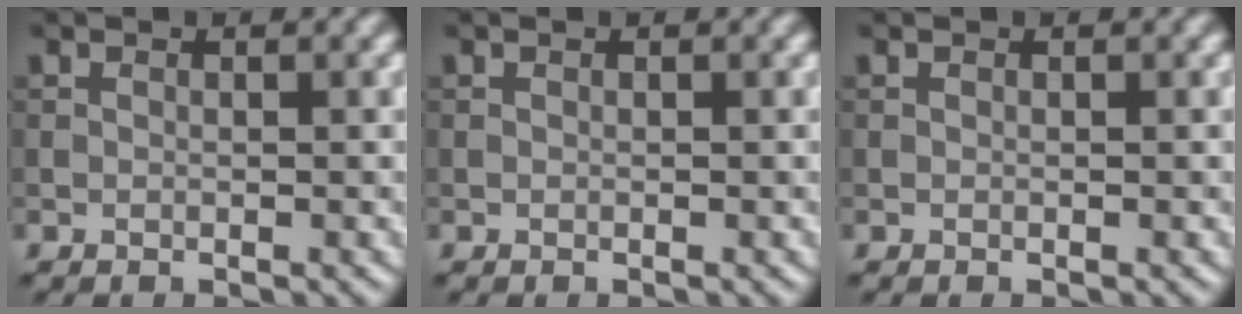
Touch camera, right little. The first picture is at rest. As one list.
[{"total": 0.0}, {"total": 0.0}]